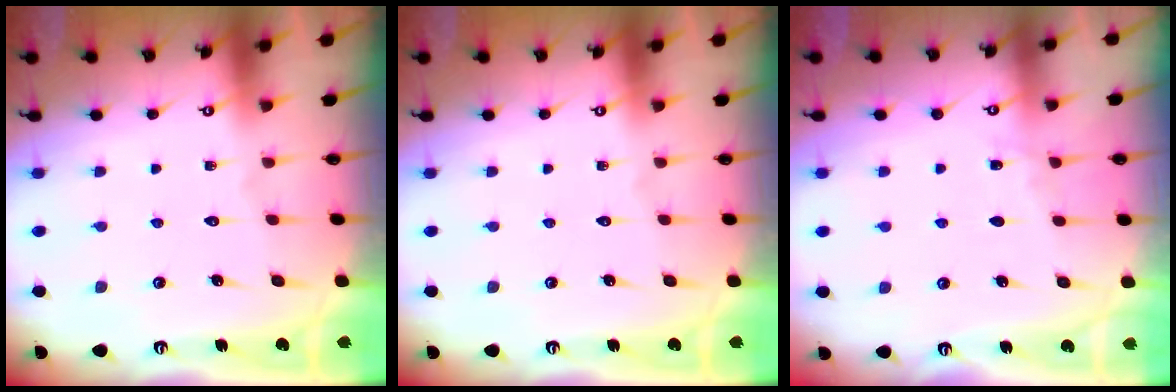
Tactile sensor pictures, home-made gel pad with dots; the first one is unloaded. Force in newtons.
{"total": 0.0}
{"total": 2.7, "press": 2.7, "slide": 0.4}